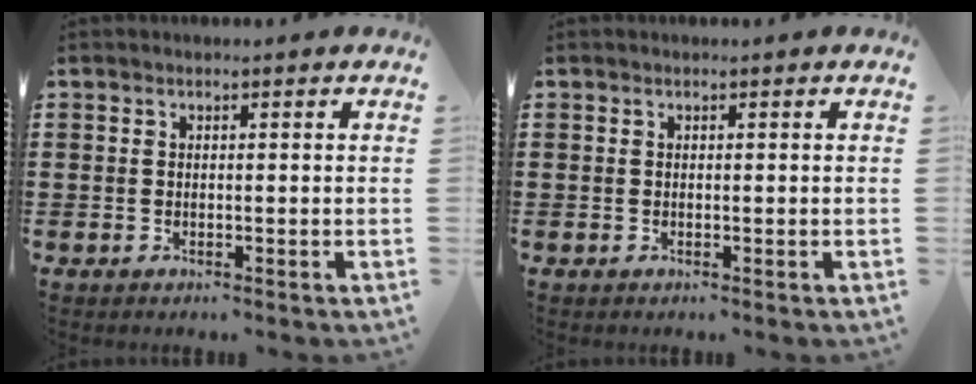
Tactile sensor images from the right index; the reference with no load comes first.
{"total": 0.0}